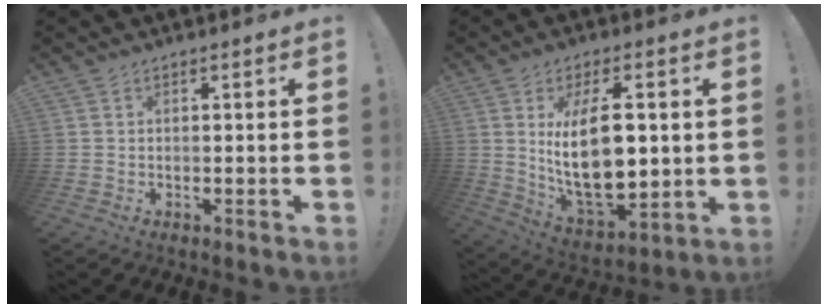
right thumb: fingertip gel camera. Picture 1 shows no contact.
{"total": 19.8, "force": [3.3, 9.2, 17.2], "torque": [-0.316, -0.030, 0.051]}